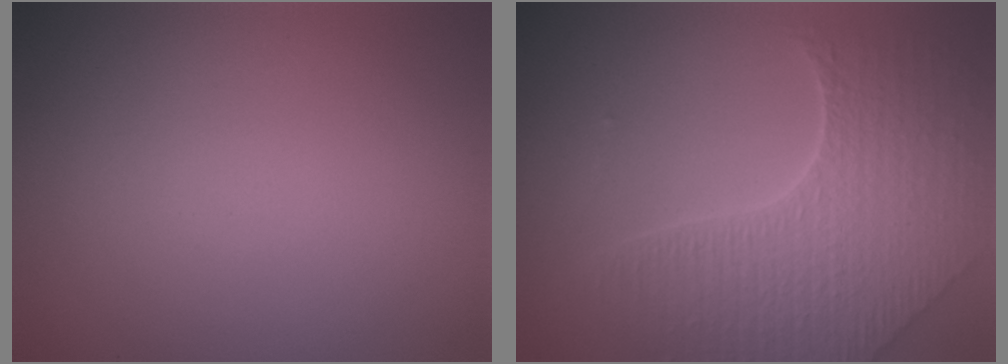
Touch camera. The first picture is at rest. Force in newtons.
{"total": 7.6, "press": 5.3, "slide": 5.5}